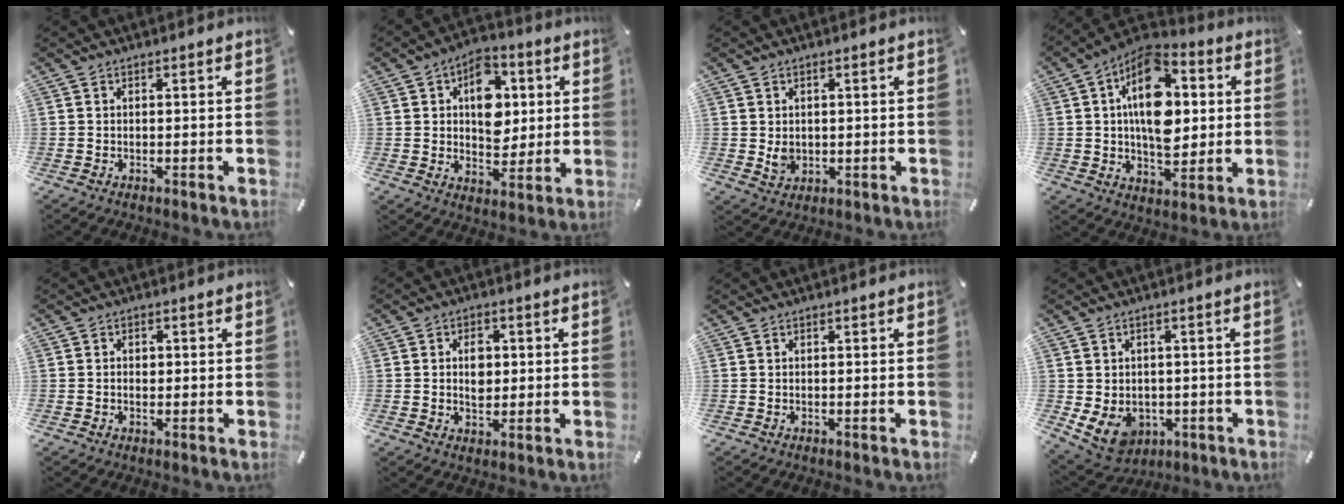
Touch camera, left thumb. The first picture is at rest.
{"total": 12.2, "force": [2.9, 9.1, 7.7], "torque": [-0.095, 0.000, 0.050]}
{"total": 3.1, "force": [0.4, 2.7, 1.5], "torque": [-0.020, -0.006, 0.003]}
{"total": 17.3, "force": [3.0, 11.0, 13.0], "torque": [-0.223, -0.013, 0.051]}
{"total": 1.7, "force": [-0.1, 1.3, 1.1], "torque": [-0.023, 0.004, -0.004]}
{"total": 5.4, "force": [0.5, 4.1, 3.6], "torque": [-0.041, -0.003, 0.003]}
{"total": 0.0}
{"total": 7.7, "force": [-1.7, 6.5, 3.8], "torque": [-0.092, -0.003, -0.033]}